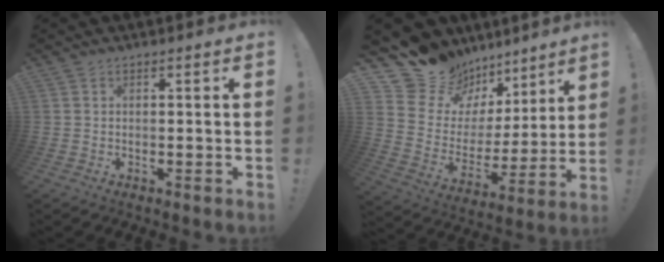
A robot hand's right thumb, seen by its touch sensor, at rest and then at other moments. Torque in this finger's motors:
{"motor_torque": [-0.24, 1.94, -0.10, 0.26, 0.01]}